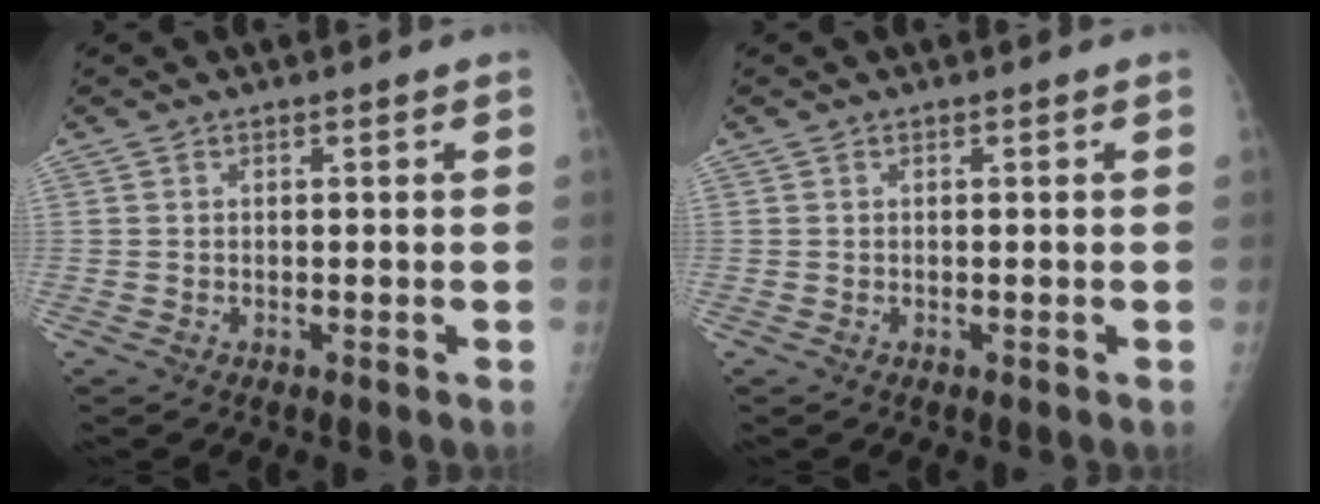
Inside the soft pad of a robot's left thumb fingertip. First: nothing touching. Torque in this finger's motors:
{"motor_torque": [0.03, 0.11, 0.13, 0.17, 0.00]}